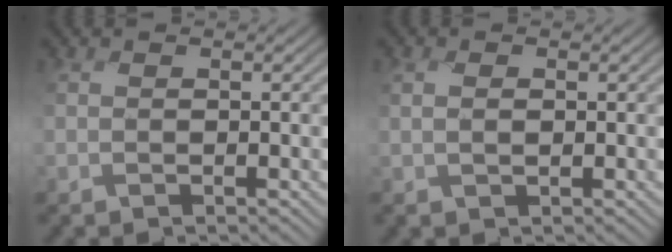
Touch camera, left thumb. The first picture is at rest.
{"total": 1.7, "force": [0.1, 0.9, 1.5], "torque": [-0.033, 0.001, 0.001]}